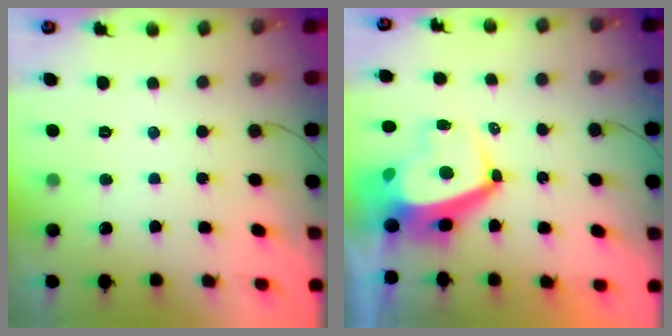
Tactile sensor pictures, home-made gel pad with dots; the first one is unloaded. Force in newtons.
{"total": 9.5, "press": 9.4, "slide": 1.1}